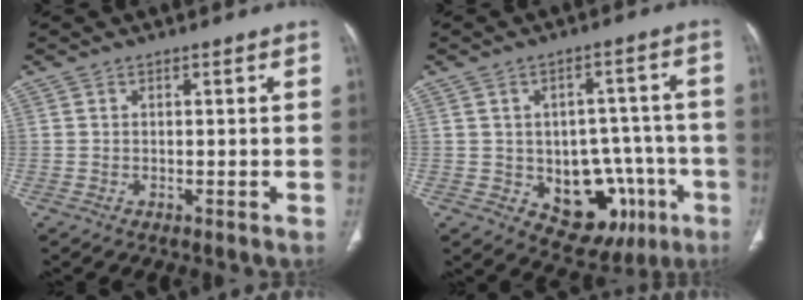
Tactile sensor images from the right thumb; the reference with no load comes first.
{"total": 14.9, "force": [-4.8, 10.0, 9.9], "torque": [-0.081, 0.031, -0.049]}